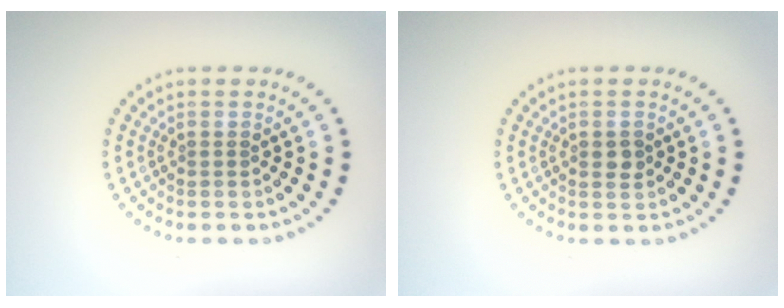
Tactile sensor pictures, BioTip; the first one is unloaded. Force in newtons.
{"total": 1.4, "press": 1.4, "slide": 0.1}